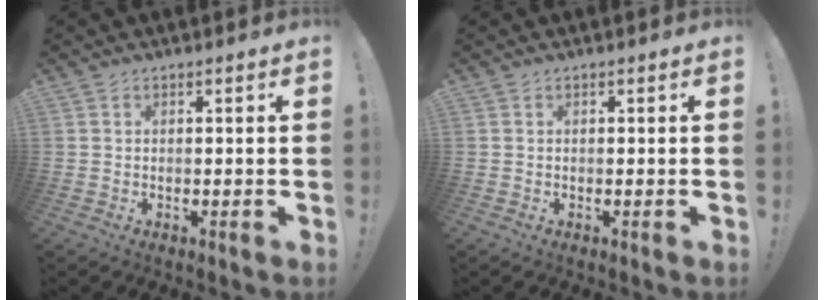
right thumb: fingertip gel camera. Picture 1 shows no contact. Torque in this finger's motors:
{"motor_torque": [-0.04, 0.05, -0.12, 0.09, 0.01]}